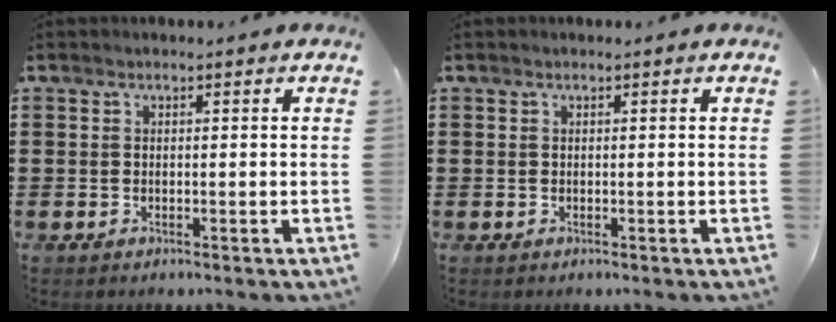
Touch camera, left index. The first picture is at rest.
{"total": 0.0}